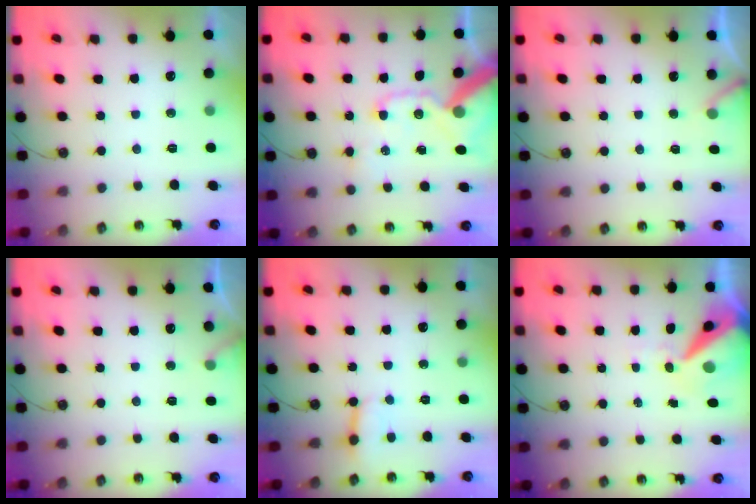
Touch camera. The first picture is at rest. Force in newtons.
{"total": 17.1, "press": 16.9, "slide": 2.5}
{"total": 3.7, "press": 3.7, "slide": 0.3}
{"total": 3.8, "press": 3.8, "slide": 0.4}
{"total": 2.8, "press": 2.8, "slide": 0.3}
{"total": 11.6, "press": 11.5, "slide": 1.7}